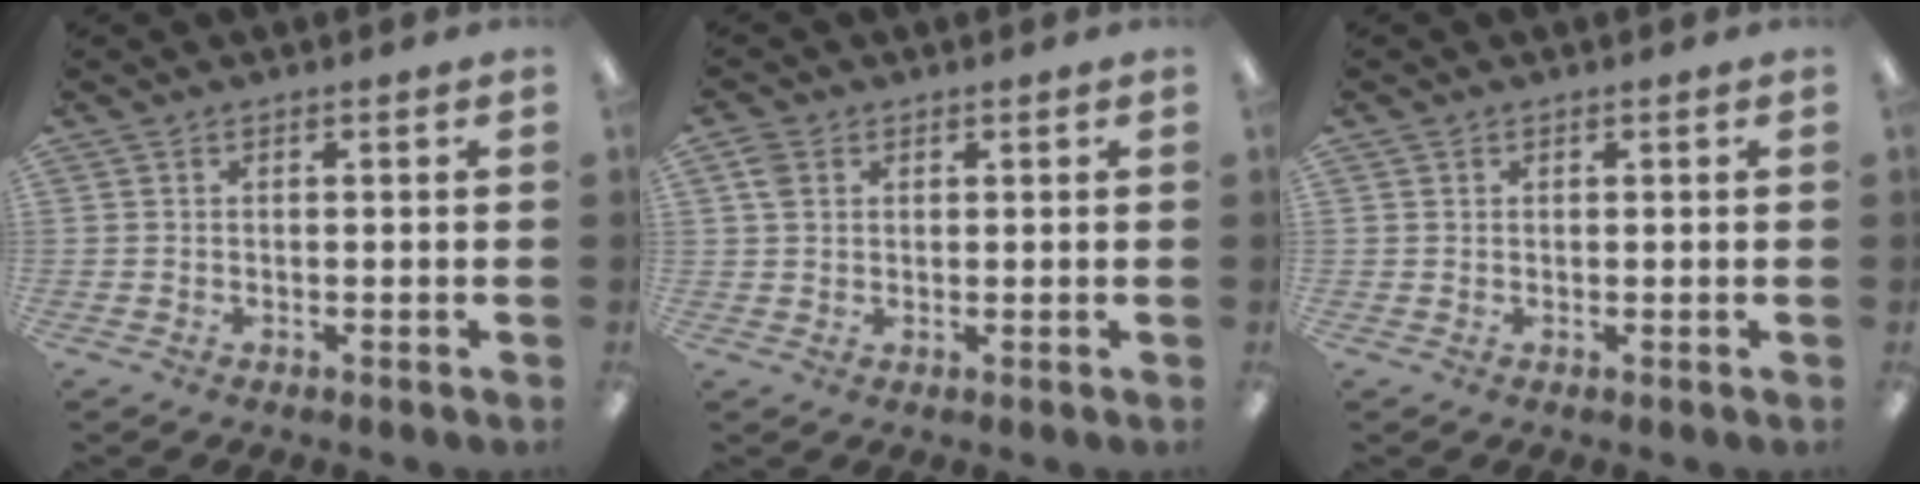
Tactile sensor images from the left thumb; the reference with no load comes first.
{"total": 3.8, "force": [1.7, 3.0, 1.7], "torque": [-0.032, 0.001, 0.031]}
{"total": 1.2, "force": [0.7, 1.0, 0.1], "torque": [-0.003, 0.002, 0.013]}